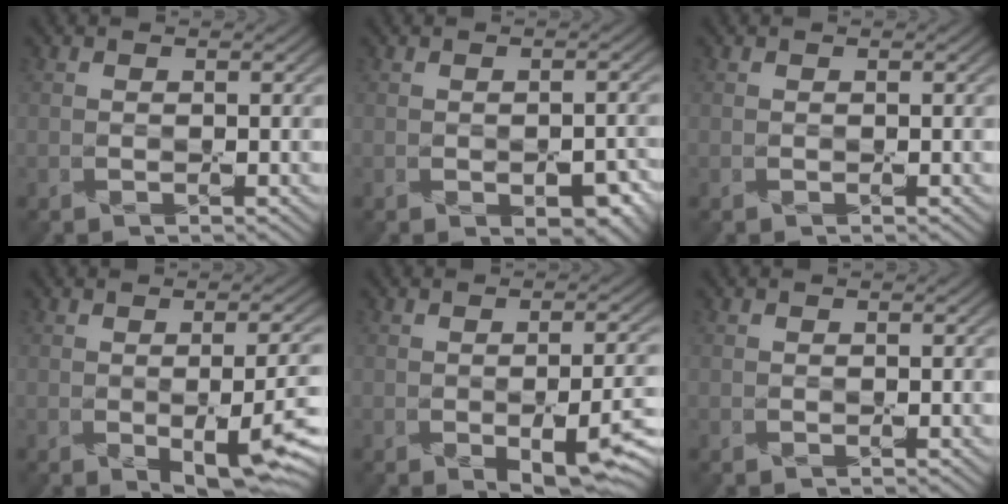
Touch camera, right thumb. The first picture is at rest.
{"total": 3.2, "force": [-1.2, 1.7, 2.5], "torque": [-0.040, -0.013, -0.007]}
{"total": 0.0}
{"total": 8.9, "force": [-1.4, 3.5, 8.0], "torque": [-0.102, -0.015, 0.003]}
{"total": 7.4, "force": [-2.2, 3.0, 6.4], "torque": [-0.096, -0.027, -0.009]}
{"total": 0.0}